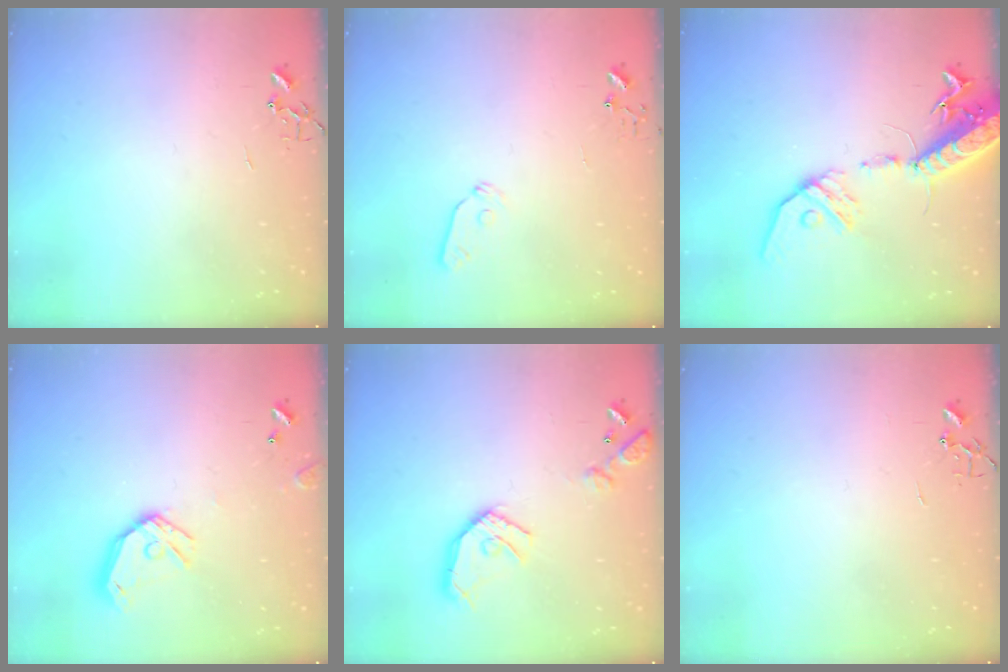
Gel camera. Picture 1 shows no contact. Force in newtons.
{"total": 6.0, "press": 5.9, "slide": 0.9}
{"total": 18.2, "press": 17.7, "slide": 4.0}
{"total": 13.0, "press": 12.9, "slide": 1.9}
{"total": 14.7, "press": 14.6, "slide": 1.6}
{"total": 0.0}